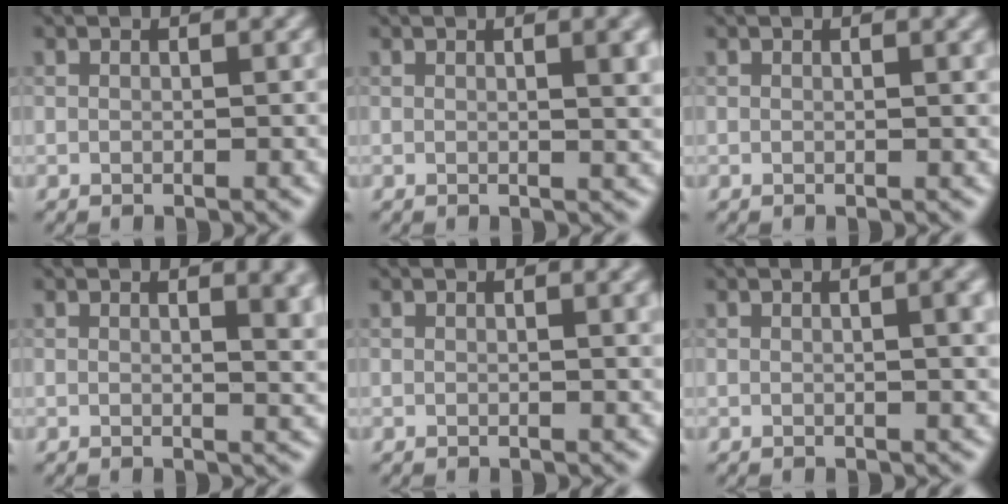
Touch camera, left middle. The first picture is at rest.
{"total": 3.8, "force": [1.1, 1.2, 3.4], "torque": [-0.031, 0.007, 0.011]}
{"total": 1.1, "force": [0.5, 0.3, 0.9], "torque": [-0.006, 0.004, 0.005]}
{"total": 4.2, "force": [1.6, 1.6, 3.5], "torque": [-0.025, 0.003, 0.020]}
{"total": 1.8, "force": [0.6, 0.6, 1.6], "torque": [-0.015, 0.004, 0.006]}
{"total": 3.2, "force": [0.5, 1.0, 3.0], "torque": [-0.032, 0.008, 0.005]}